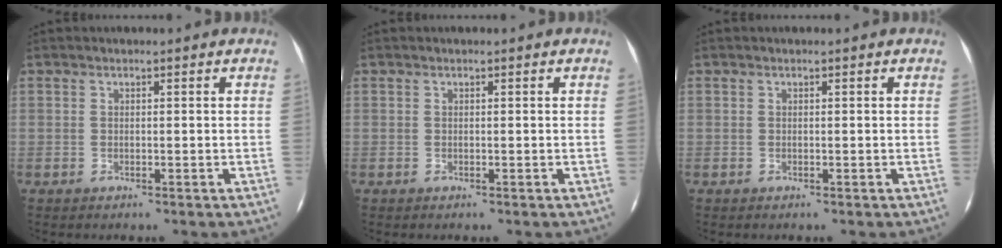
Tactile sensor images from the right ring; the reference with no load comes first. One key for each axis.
{"total": 0.0}
{"total": 0.0}